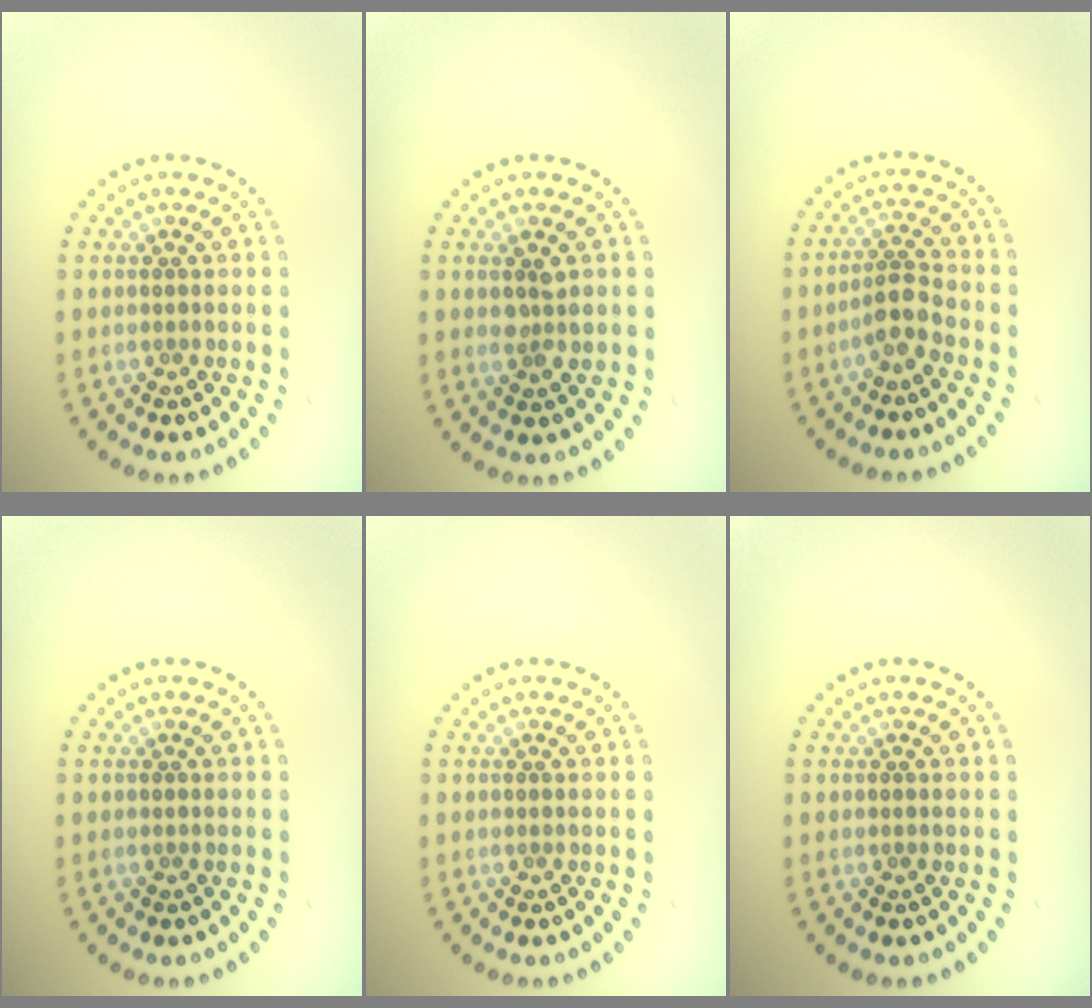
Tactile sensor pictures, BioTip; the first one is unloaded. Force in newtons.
{"total": 1.7, "press": 1.6, "slide": 0.4}
{"total": 2.5, "press": 1.9, "slide": 1.5}
{"total": 0.0}
{"total": 0.0}
{"total": 0.0}